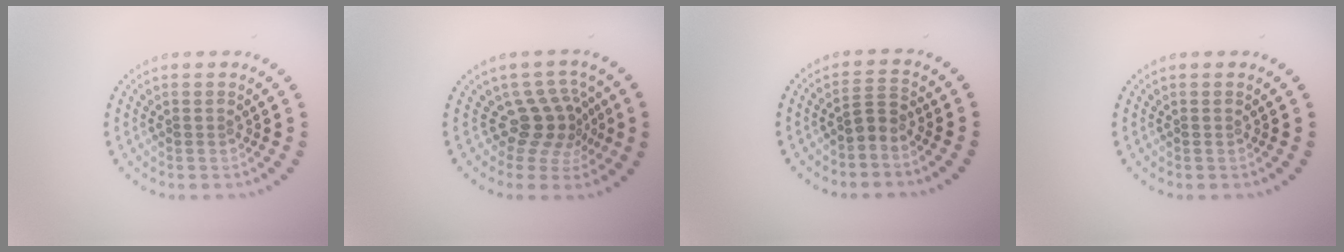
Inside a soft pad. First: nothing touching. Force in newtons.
{"total": 3.5, "press": 2.4, "slide": 2.5}
{"total": 1.7, "press": 1.2, "slide": 1.2}
{"total": 0.0}